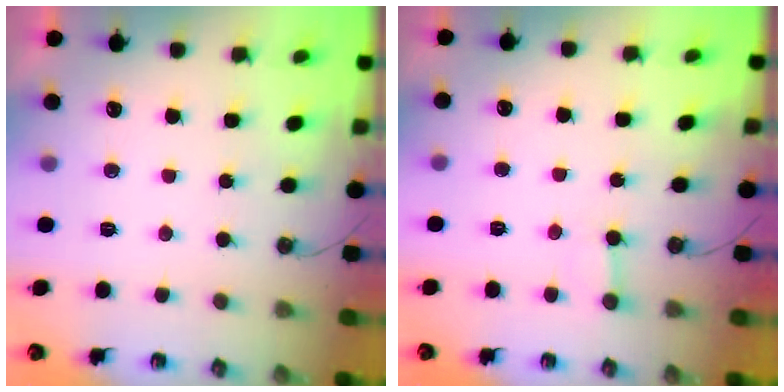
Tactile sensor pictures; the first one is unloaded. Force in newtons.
{"total": 2.4, "press": 2.4, "slide": 0.2}